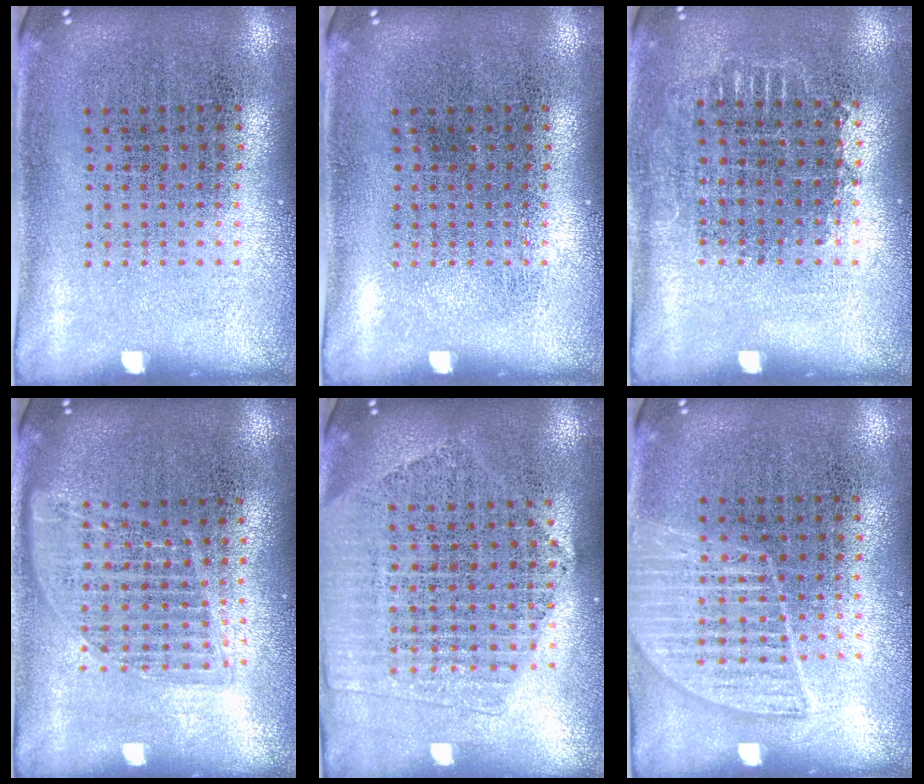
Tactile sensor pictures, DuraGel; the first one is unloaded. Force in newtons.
{"total": 0.0}
{"total": 0.7, "press": 0.7, "slide": 0.3}
{"total": 1.6, "press": 1.4, "slide": 0.8}
{"total": 2.1, "press": 1.9, "slide": 0.8}
{"total": 1.4, "press": 1.3, "slide": 0.6}